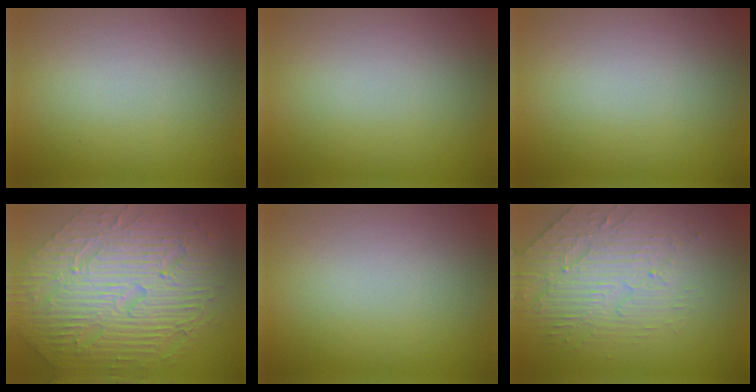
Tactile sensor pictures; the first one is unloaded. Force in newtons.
{"total": 0.0}
{"total": 0.0}
{"total": 11.4, "press": 7.5, "slide": 8.6}
{"total": 0.0}
{"total": 4.5, "press": 3.3, "slide": 3.1}